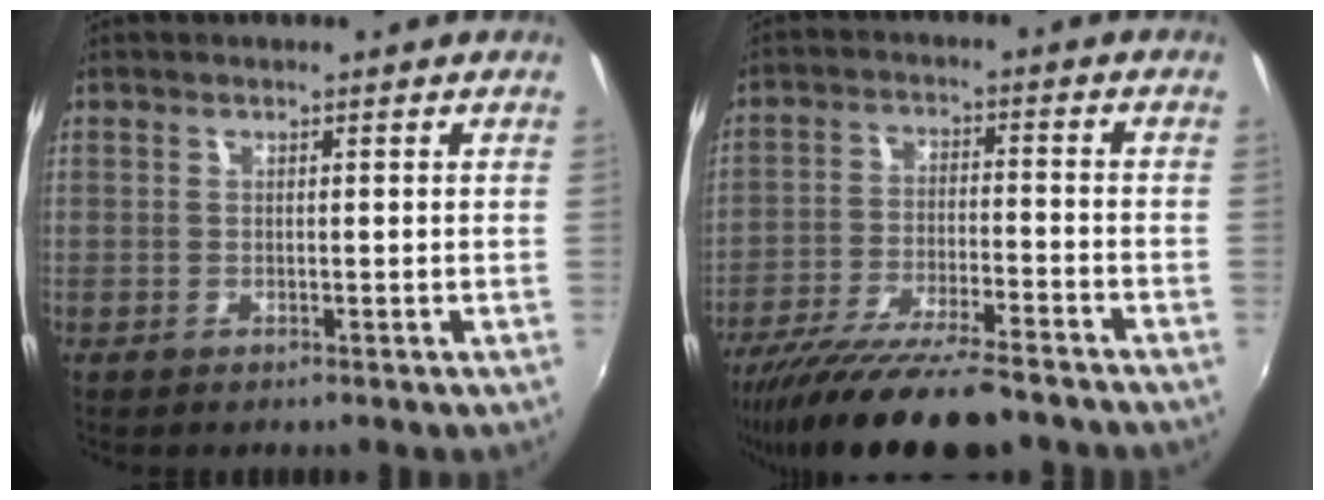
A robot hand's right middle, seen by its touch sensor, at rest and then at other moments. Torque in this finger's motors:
{"motor_torque": [1.08, -1.06, 0.47, 0.21]}